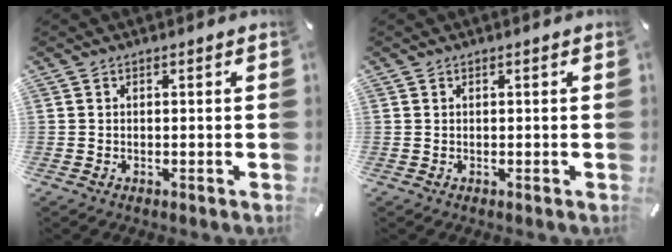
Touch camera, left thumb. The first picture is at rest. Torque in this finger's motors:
{"motor_torque": [-0.30, -0.27, -0.02, 0.07, -0.02]}